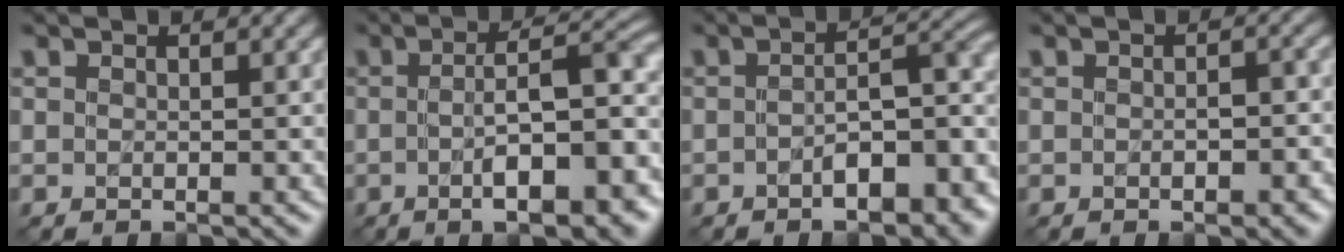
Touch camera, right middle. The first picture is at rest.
{"total": 10.9, "force": [-2.6, 3.2, 10.1], "torque": [-0.131, 0.009, -0.032]}
{"total": 7.7, "force": [-3.2, 3.2, 6.3], "torque": [-0.077, 0.007, -0.048]}
{"total": 2.7, "force": [-0.8, 1.2, 2.2], "torque": [-0.020, 0.003, -0.004]}